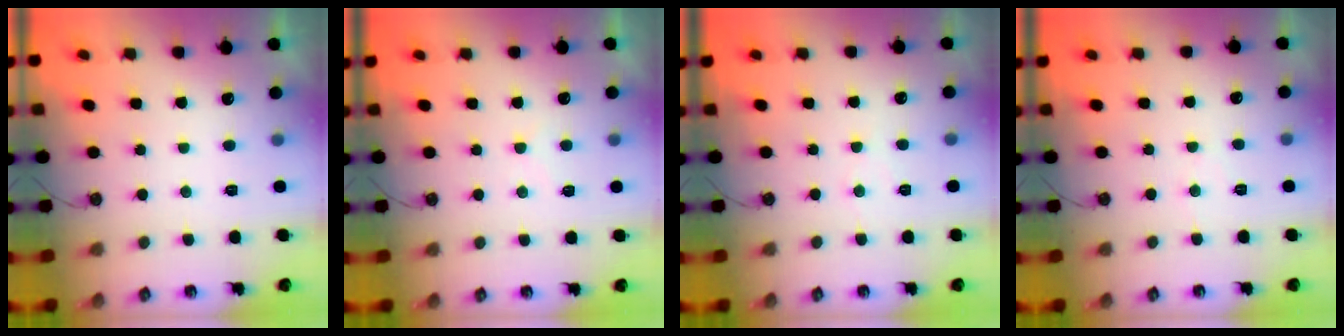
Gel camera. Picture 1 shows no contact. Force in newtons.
{"total": 7.0, "press": 6.9, "slide": 0.5}
{"total": 5.3, "press": 5.2, "slide": 0.8}
{"total": 3.4, "press": 3.4, "slide": 0.5}